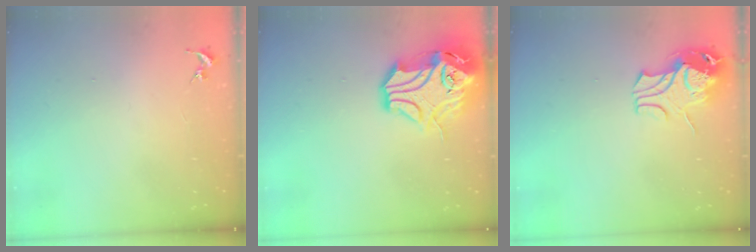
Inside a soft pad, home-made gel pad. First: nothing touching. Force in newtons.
{"total": 17.9, "press": 17.7, "slide": 2.6}
{"total": 11.5, "press": 11.4, "slide": 1.2}